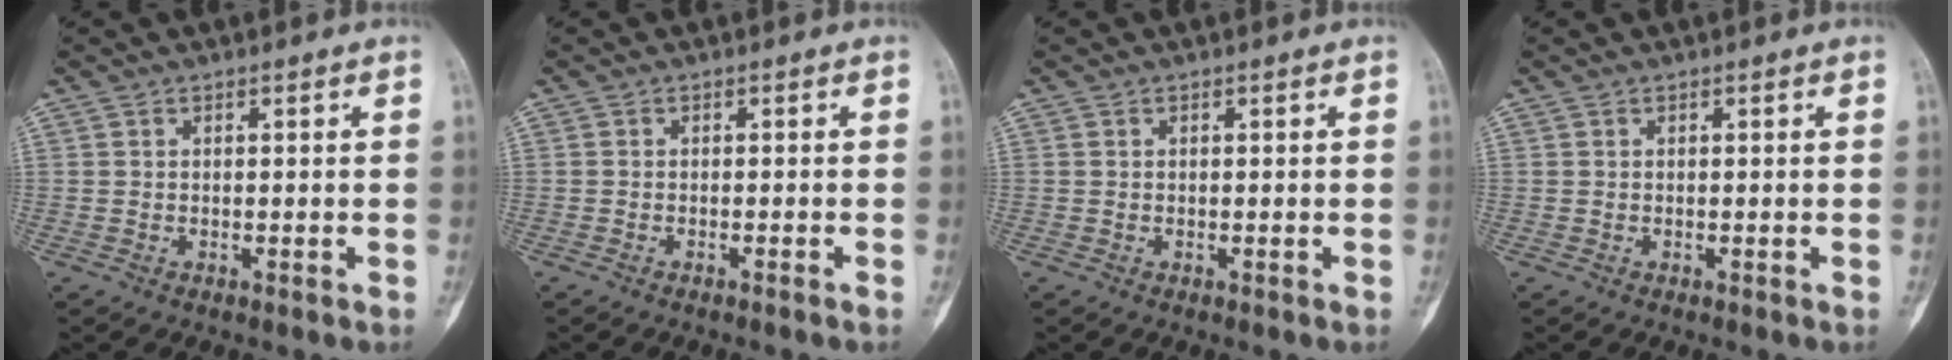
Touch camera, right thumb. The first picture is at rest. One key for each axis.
{"total": 0.8, "fx": -0.6, "fy": -0.2, "fz": 0.4, "tx": -0.010, "ty": 0.005, "tz": -0.009}
{"total": 0.0}
{"total": 0.0}